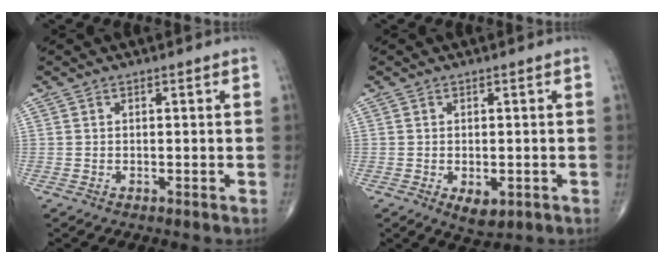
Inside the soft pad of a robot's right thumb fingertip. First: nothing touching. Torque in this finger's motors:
{"motor_torque": [-0.54, 0.33, 0.17, 0.15, 0.06]}